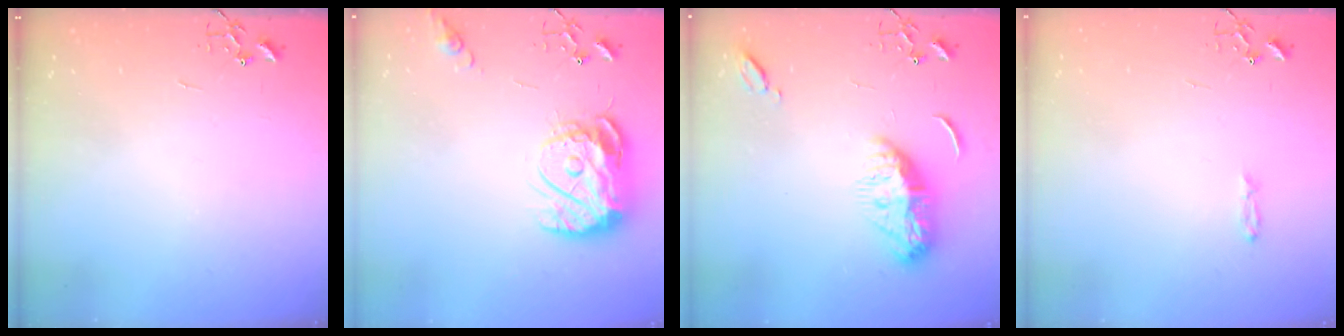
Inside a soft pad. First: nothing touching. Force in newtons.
{"total": 14.4, "press": 14.4, "slide": 1.3}
{"total": 11.6, "press": 11.6, "slide": 1.0}
{"total": 3.4, "press": 3.4, "slide": 0.4}